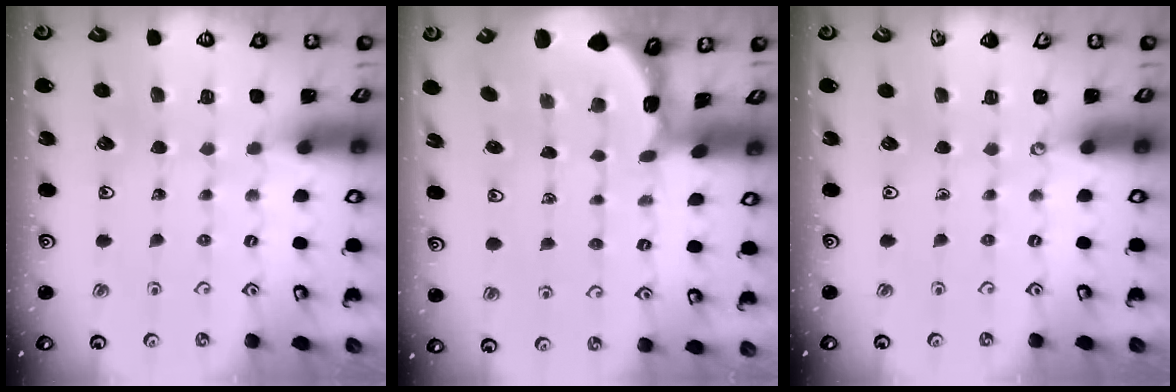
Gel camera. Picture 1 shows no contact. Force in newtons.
{"total": 1.0, "press": 1.0, "slide": 0.0}
{"total": 0.0}